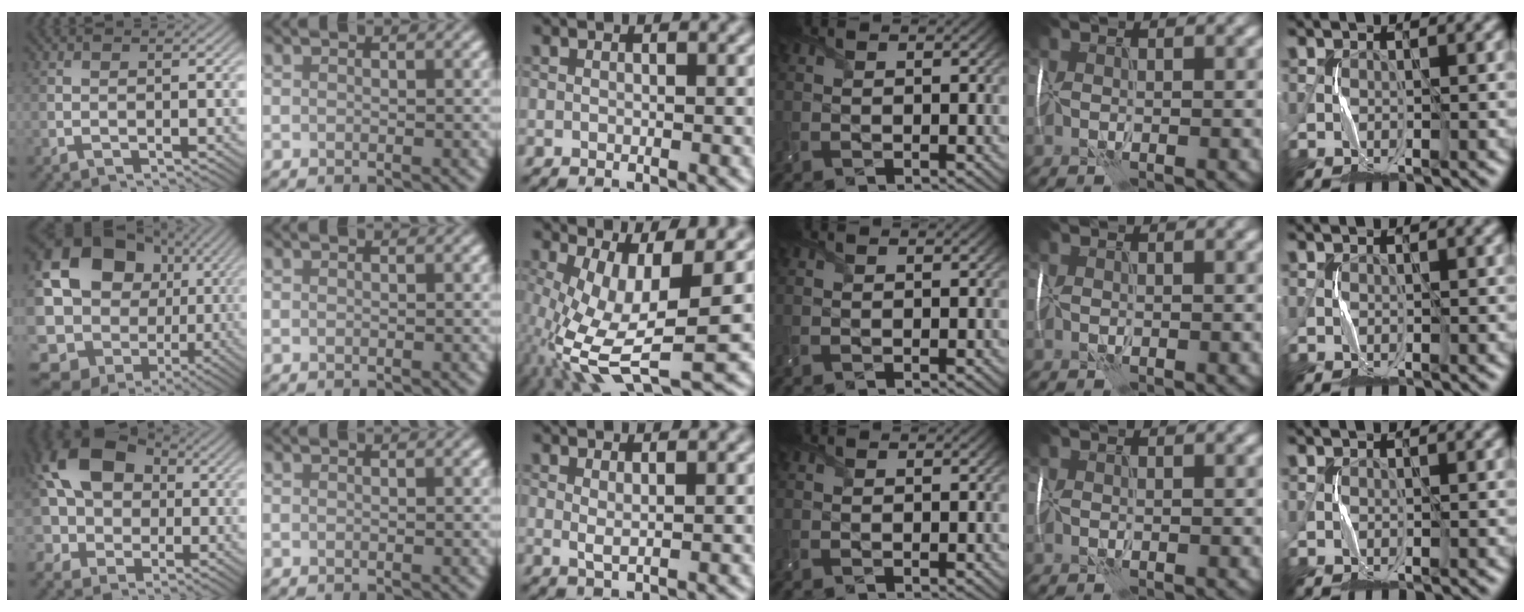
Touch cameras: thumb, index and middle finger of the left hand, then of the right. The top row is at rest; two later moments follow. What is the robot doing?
{"motion": "wrap", "object": "receipt paper"}